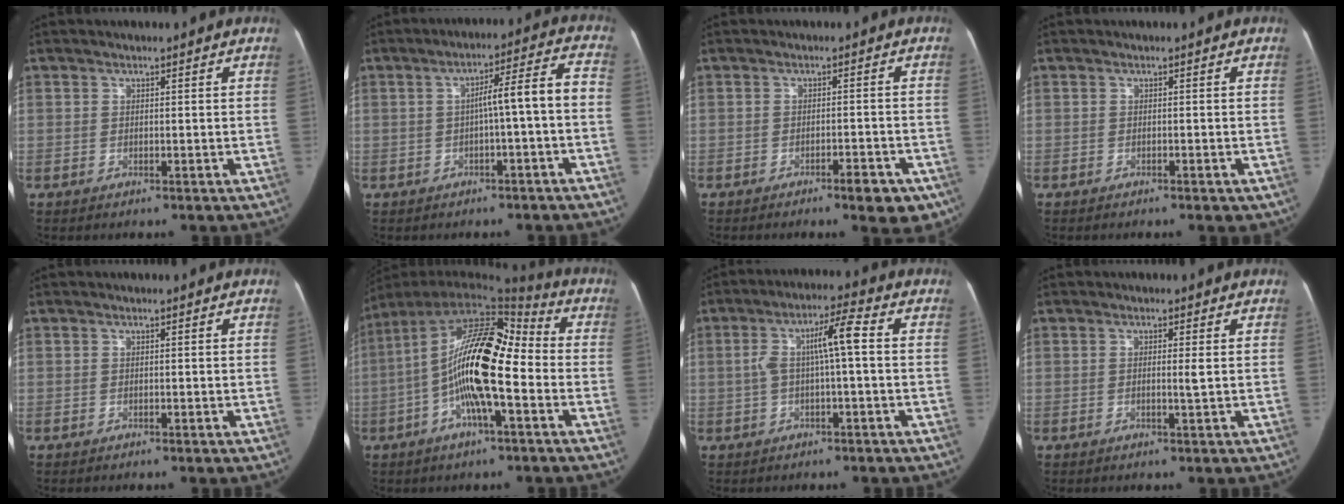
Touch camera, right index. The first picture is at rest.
{"total": 7.0, "force": [-1.4, -0.1, 6.8], "torque": [-0.096, 0.030, -0.017]}
{"total": 4.8, "force": [-3.2, 1.2, 3.4], "torque": [-0.034, -0.001, -0.040]}
{"total": 1.4, "force": [-1.0, 0.4, 0.8], "torque": [-0.007, -0.002, -0.009]}
{"total": 0.0}
{"total": 17.1, "force": [-2.7, 4.2, 16.3], "torque": [-0.283, 0.030, -0.054]}
{"total": 6.7, "force": [0.4, 0.7, 6.6], "torque": [-0.125, 0.028, 0.006]}
{"total": 1.2, "force": [0.0, -0.3, 1.2], "torque": [-0.016, -0.002, -0.004]}